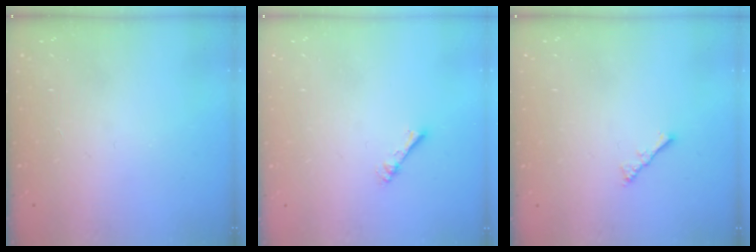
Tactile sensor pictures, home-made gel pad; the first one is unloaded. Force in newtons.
{"total": 1.7, "press": 1.7, "slide": 0.2}
{"total": 2.2, "press": 2.1, "slide": 0.5}